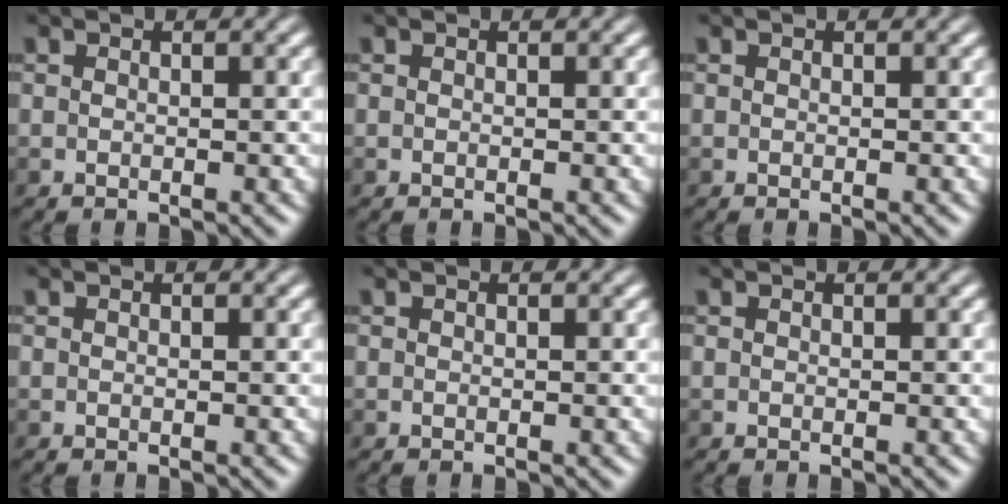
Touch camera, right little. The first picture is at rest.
{"total": 0.0}
{"total": 0.0}
{"total": 0.0}
{"total": 0.0}
{"total": 0.0}